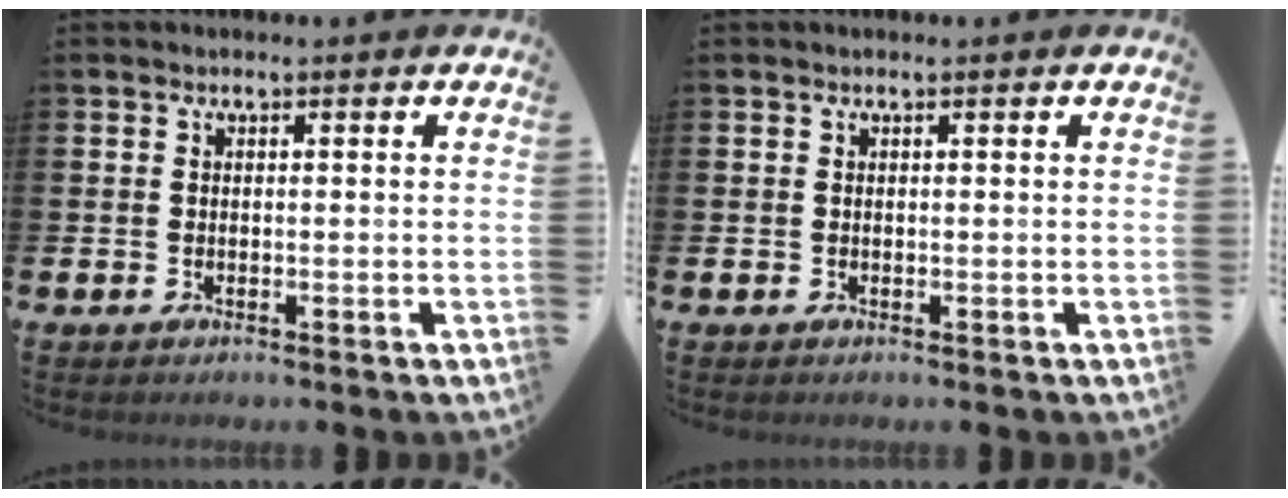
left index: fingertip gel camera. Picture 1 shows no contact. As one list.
[{"total": 0.0}]